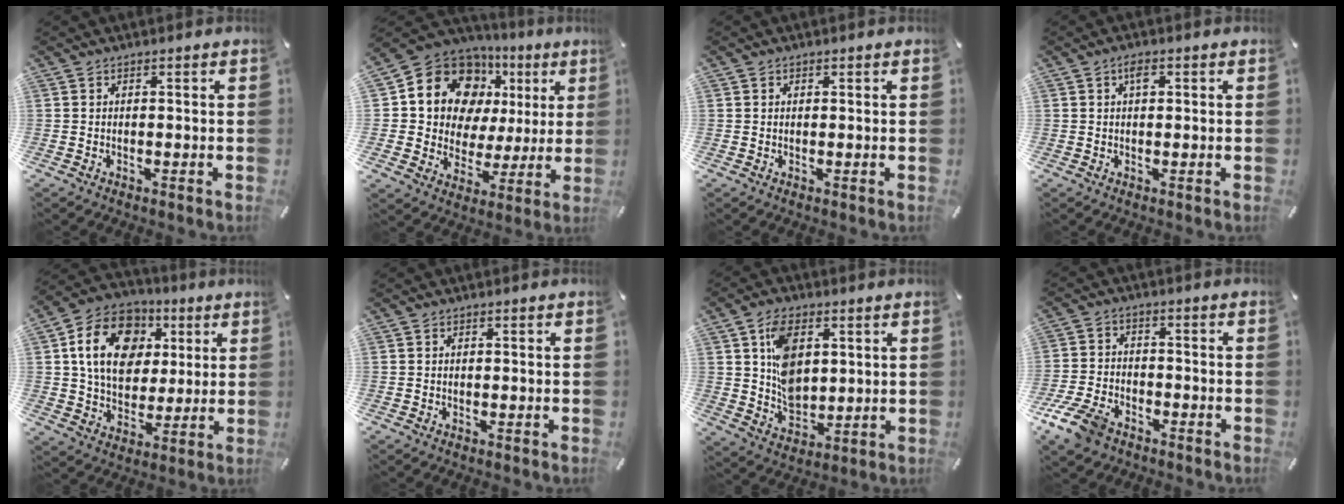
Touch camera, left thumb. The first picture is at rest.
{"total": 15.9, "force": [6.9, 12.6, 6.8], "torque": [-0.108, -0.047, 0.129]}
{"total": 0.5, "force": [0.2, 0.5, 0.0], "torque": [0.001, 0.002, 0.004]}
{"total": 2.3, "force": [0.7, 1.2, 1.8], "torque": [-0.031, 0.003, 0.009]}
{"total": 16.2, "force": [4.7, 12.9, 8.6], "torque": [-0.152, 0.001, 0.089]}
{"total": 0.0}
{"total": 10.8, "force": [3.3, 7.5, 7.0], "torque": [-0.131, 0.003, 0.065]}
{"total": 9.0, "force": [-6.0, 5.1, 4.3], "torque": [-0.092, 0.028, -0.113]}